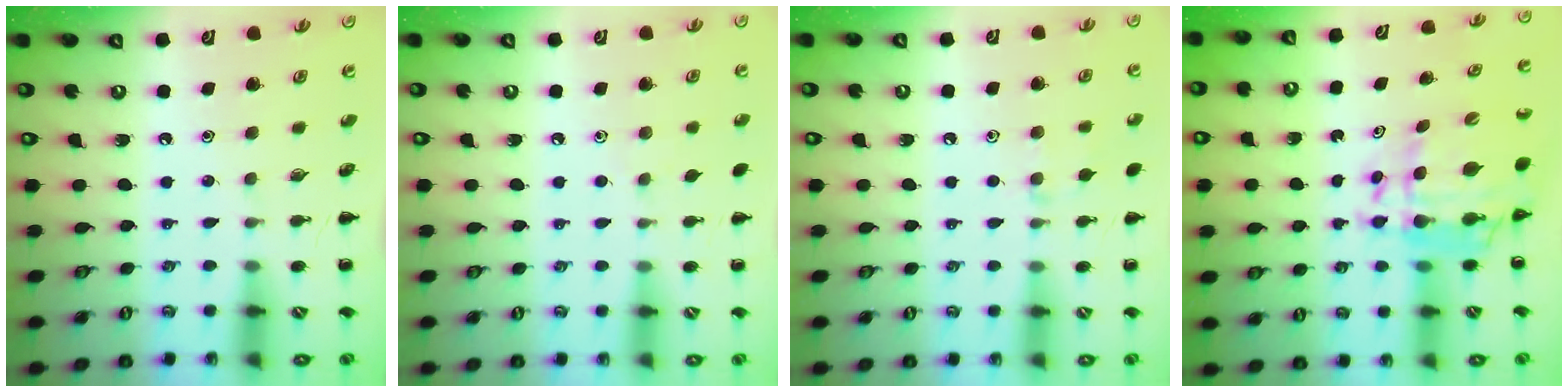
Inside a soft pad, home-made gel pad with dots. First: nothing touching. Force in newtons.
{"total": 2.9, "press": 2.7, "slide": 1.2}
{"total": 5.8, "press": 5.4, "slide": 2.2}
{"total": 10.3, "press": 9.8, "slide": 3.2}